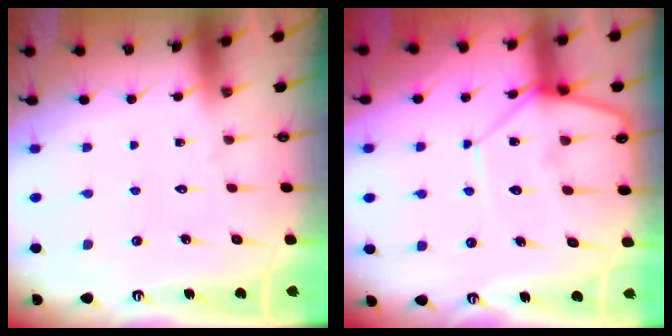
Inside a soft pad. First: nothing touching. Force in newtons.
{"total": 9.0, "press": 8.9, "slide": 0.8}